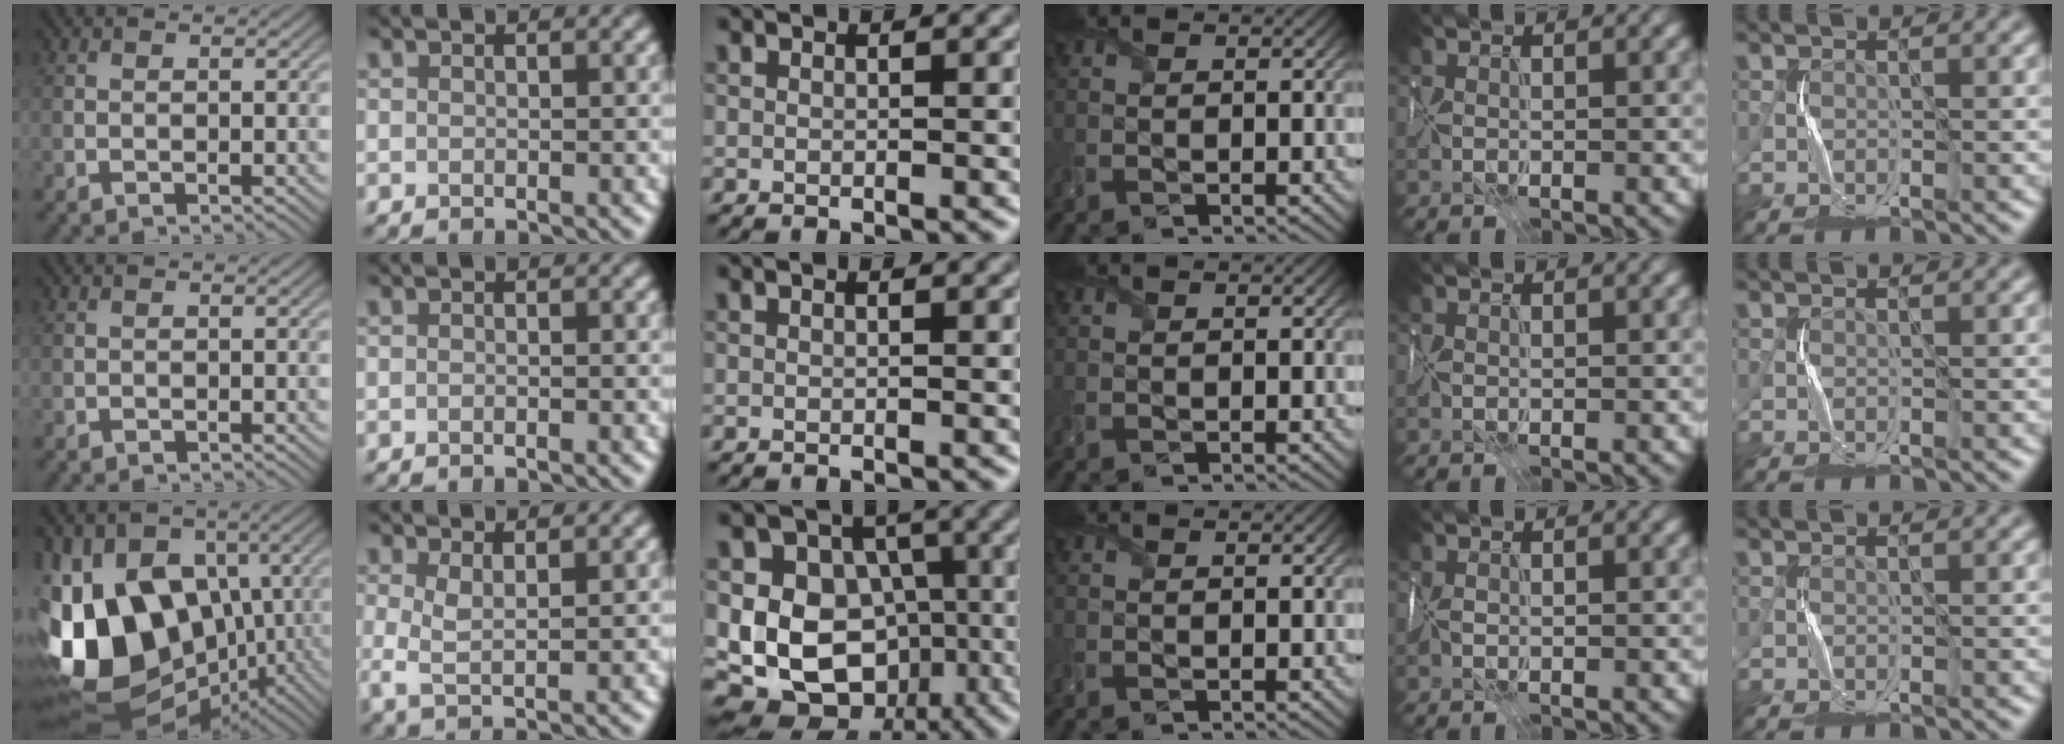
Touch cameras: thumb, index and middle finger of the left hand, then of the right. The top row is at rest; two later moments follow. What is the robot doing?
{"motion": "wrap", "object": "receipt paper"}